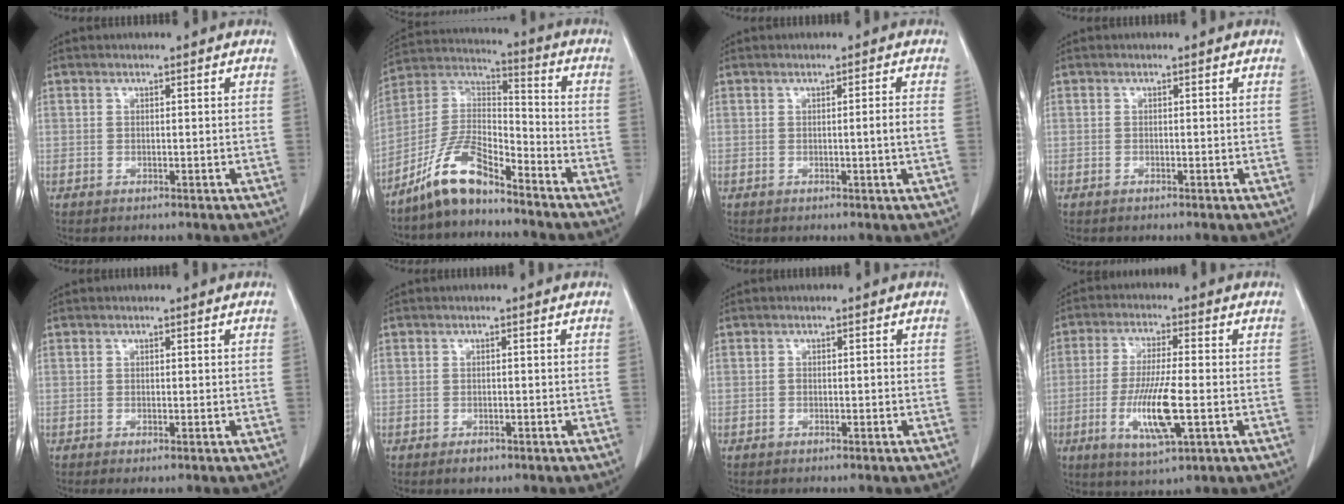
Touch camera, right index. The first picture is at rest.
{"total": 10.4, "force": [-8.3, 2.5, 5.7], "torque": [-0.127, 0.018, -0.164]}
{"total": 1.9, "force": [-0.2, -0.6, 1.8], "torque": [-0.028, -0.003, -0.004]}
{"total": 0.0}
{"total": 0.7, "force": [-0.4, 0.0, 0.6], "torque": [-0.011, -0.003, -0.007]}
{"total": 1.6, "force": [-1.1, 1.0, 0.7], "torque": [-0.009, 0.001, -0.012]}
{"total": 0.6, "force": [-0.2, 0.2, 0.5], "torque": [-0.009, 0.003, -0.002]}
{"total": 10.1, "force": [-2.6, 1.2, 9.7], "torque": [-0.190, -0.016, -0.045]}